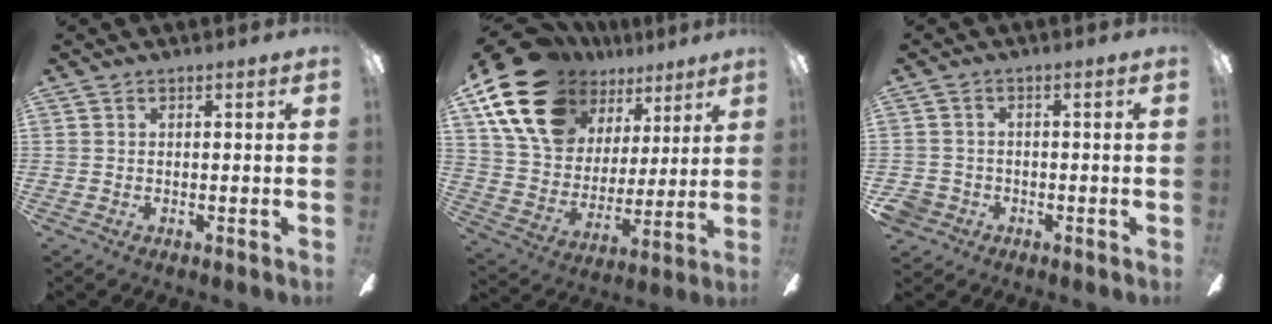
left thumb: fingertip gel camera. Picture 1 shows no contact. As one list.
[{"total": 21.6, "force": [13.0, 13.7, 10.4], "torque": [-0.205, -0.059, 0.249]}, {"total": 3.5, "force": [-2.0, 2.8, 0.6], "torque": [-0.024, 0.008, -0.040]}]